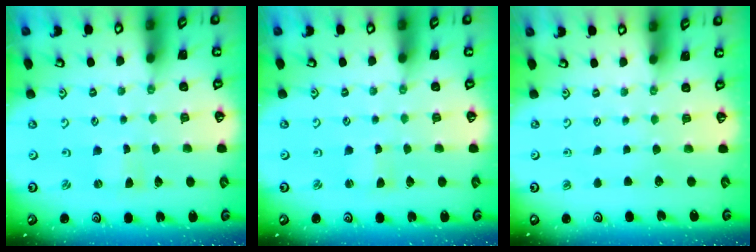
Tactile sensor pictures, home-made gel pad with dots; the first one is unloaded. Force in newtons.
{"total": 1.5, "press": 1.5, "slide": 0.3}
{"total": 0.0}